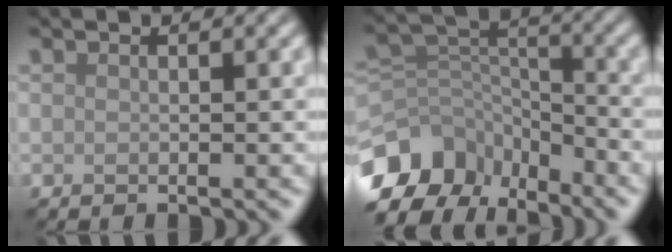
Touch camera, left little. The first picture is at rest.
{"total": 9.6, "force": [-6.2, 5.9, 4.2], "torque": [-0.084, -0.003, -0.119]}